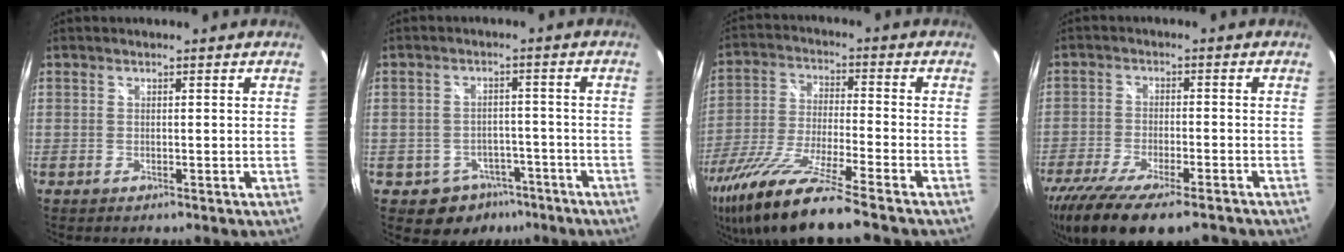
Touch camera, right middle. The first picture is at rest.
{"total": 7.3, "force": [-4.5, 5.5, 1.5], "torque": [-0.035, 0.019, -0.048]}
{"total": 17.7, "force": [-13.2, 0.9, 11.7], "torque": [-0.240, -0.049, -0.243]}
{"total": 17.6, "force": [-13.4, 4.7, 10.4], "torque": [-0.217, -0.059, -0.220]}